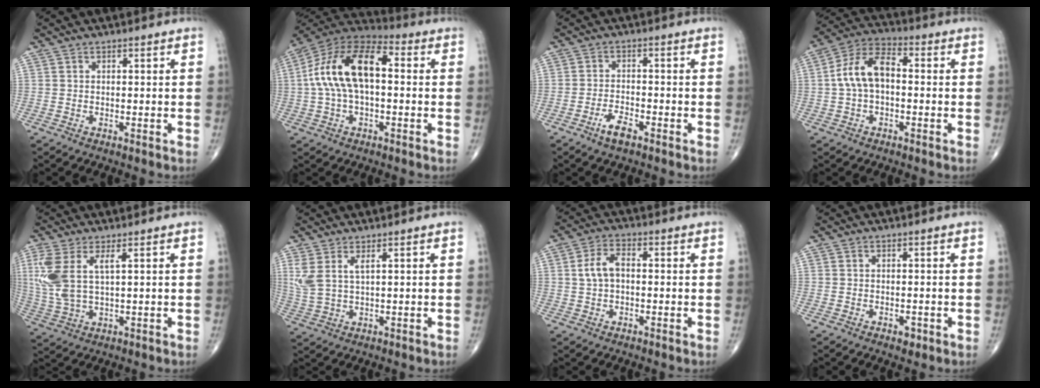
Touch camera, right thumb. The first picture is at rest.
{"total": 16.4, "force": [1.2, 8.5, 14.0], "torque": [-0.264, 0.043, 0.012]}
{"total": 3.8, "force": [-2.5, 1.2, 2.5], "torque": [-0.050, 0.012, -0.047]}
{"total": 9.8, "force": [0.0, 5.6, 8.1], "torque": [-0.155, 0.034, -0.009]}
{"total": 9.1, "force": [2.8, 3.5, 8.0], "torque": [-0.207, -0.007, 0.068]}
{"total": 5.3, "force": [2.4, 1.7, 4.4], "torque": [-0.118, -0.010, 0.059]}
{"total": 5.1, "force": [0.4, 2.9, 4.2], "torque": [-0.084, 0.017, 0.003]}
{"total": 1.3, "force": [-0.7, 0.8, 0.9], "torque": [-0.008, 0.000, -0.008]}